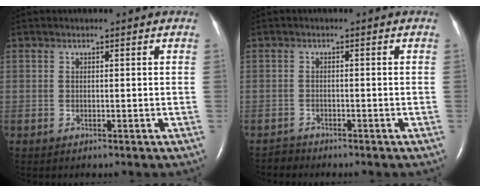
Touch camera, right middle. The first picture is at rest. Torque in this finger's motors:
{"motor_torque": [0.00, 0.00, -0.04, -0.01]}